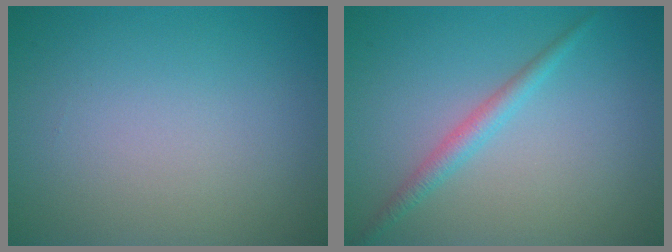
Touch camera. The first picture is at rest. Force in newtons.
{"total": 1.9, "press": 1.9, "slide": 0.1}